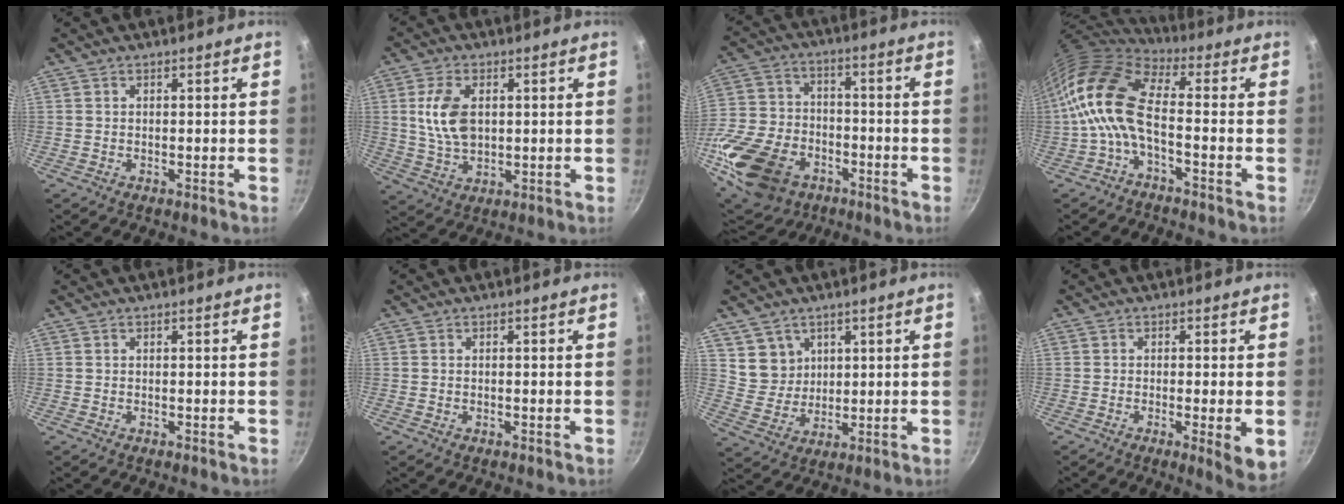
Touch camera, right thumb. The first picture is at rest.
{"total": 9.3, "force": [1.6, 5.7, 7.2], "torque": [-0.130, -0.006, 0.033]}
{"total": 23.2, "force": [-9.7, 16.1, 13.7], "torque": [-0.276, 0.031, -0.166]}
{"total": 12.3, "force": [-2.0, 5.7, 10.8], "torque": [-0.210, 0.027, -0.053]}
{"total": 0.0}
{"total": 0.0}
{"total": 6.4, "force": [3.2, 5.4, 1.4], "torque": [-0.002, -0.015, 0.068]}
{"total": 6.9, "force": [-1.9, 0.9, 6.6], "torque": [-0.096, -0.004, -0.025]}